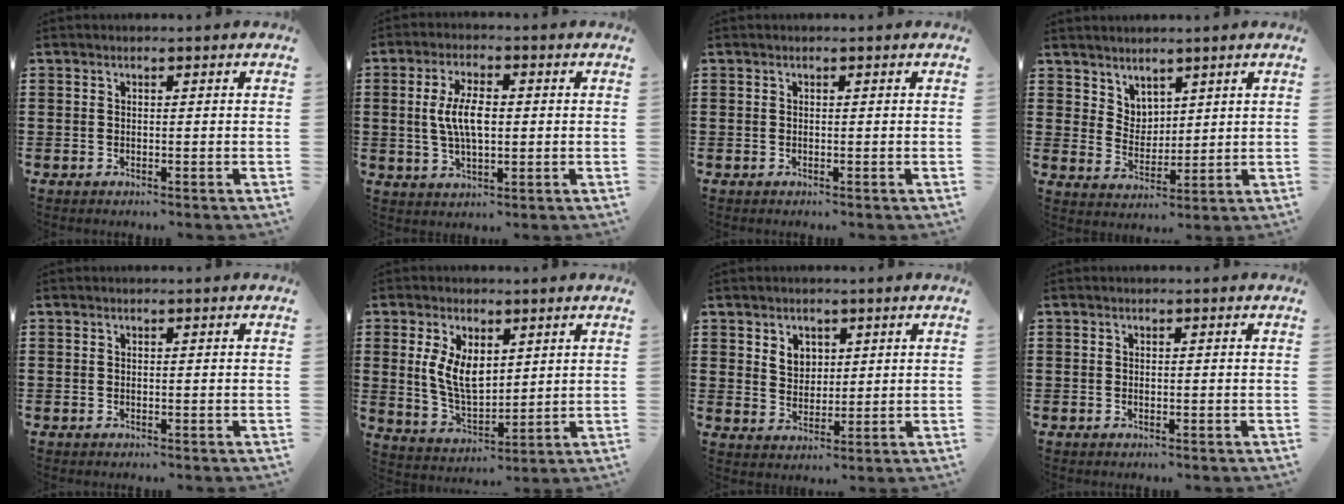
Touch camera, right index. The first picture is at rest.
{"total": 6.7, "force": [0.3, 2.8, 6.0], "torque": [-0.130, 0.005, -0.002]}
{"total": 0.0}
{"total": 4.0, "force": [3.4, 2.2, -0.1], "torque": [-0.013, -0.005, 0.066]}
{"total": 0.0}
{"total": 7.3, "force": [2.1, 4.2, 5.6], "torque": [-0.122, 0.007, 0.038]}
{"total": 3.7, "force": [2.0, 2.9, 1.1], "torque": [-0.033, 0.012, 0.037]}
{"total": 0.0}